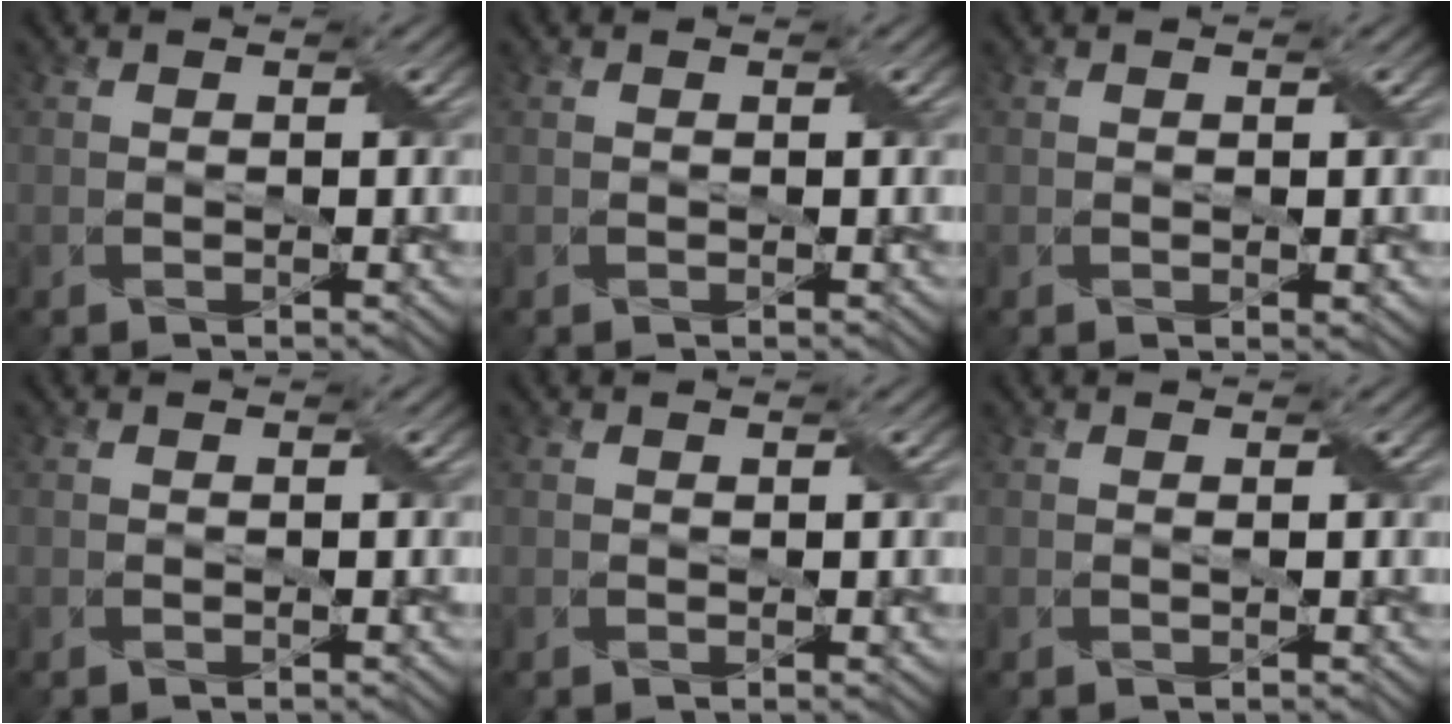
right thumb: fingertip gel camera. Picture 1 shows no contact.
{"total": 0.0}
{"total": 0.6, "force": [0.0, 0.3, 0.5], "torque": [-0.007, -0.001, 0.002]}
{"total": 0.0}
{"total": 0.0}
{"total": 0.0}